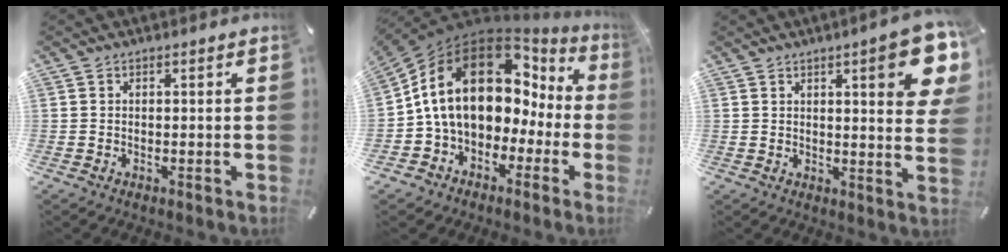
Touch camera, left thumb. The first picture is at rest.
{"total": 17.3, "force": [4.9, 12.2, 11.3], "torque": [-0.213, -0.029, 0.084]}
{"total": 12.4, "force": [5.5, 3.1, 10.7], "torque": [-0.129, -0.033, 0.084]}